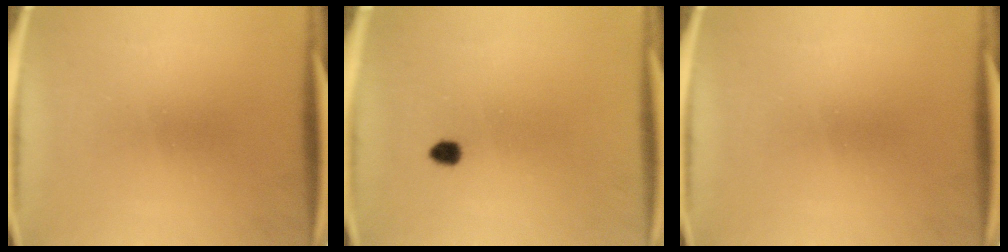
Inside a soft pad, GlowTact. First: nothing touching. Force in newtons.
{"total": 1.8}
{"total": 0.0}